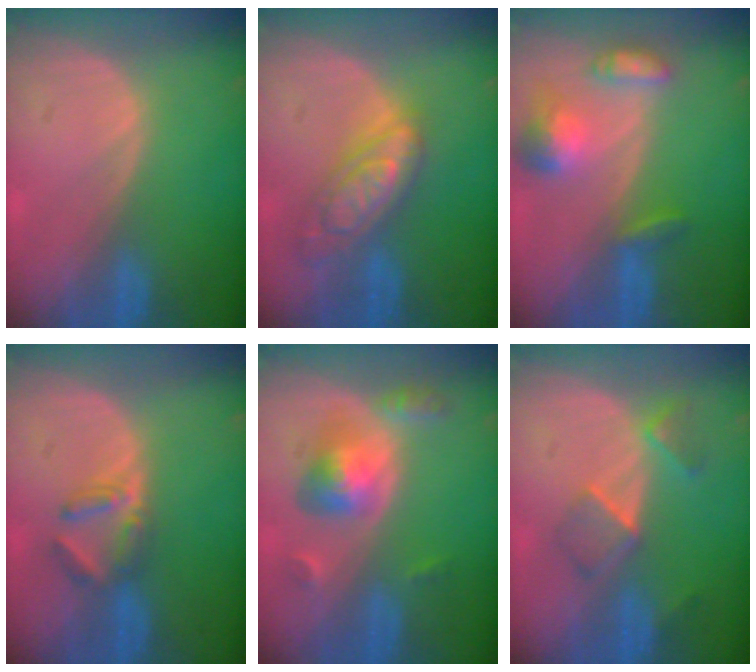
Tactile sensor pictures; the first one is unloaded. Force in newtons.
{"total": 7.4, "press": 7.4, "slide": 0.5}
{"total": 7.1, "press": 6.5, "slide": 2.7}
{"total": 4.1, "press": 3.9, "slide": 1.1}
{"total": 6.1, "press": 5.7, "slide": 2.2}
{"total": 5.6, "press": 4.9, "slide": 2.7}